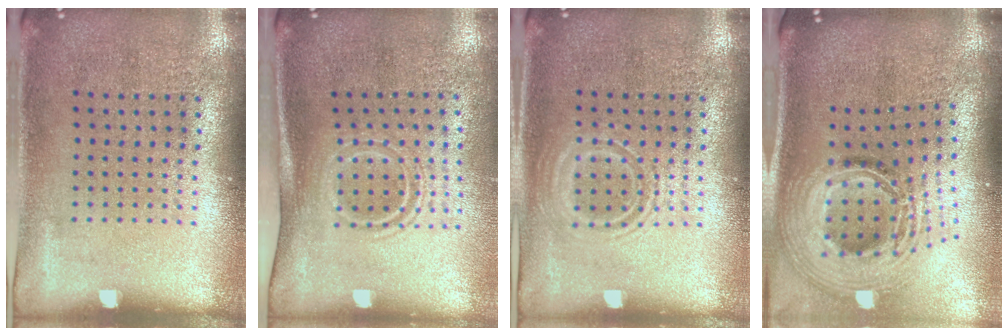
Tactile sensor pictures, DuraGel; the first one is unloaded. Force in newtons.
{"total": 1.8, "press": 1.2, "slide": 1.3}
{"total": 1.1, "press": 1.0, "slide": 0.2}
{"total": 2.7, "press": 1.8, "slide": 2.0}